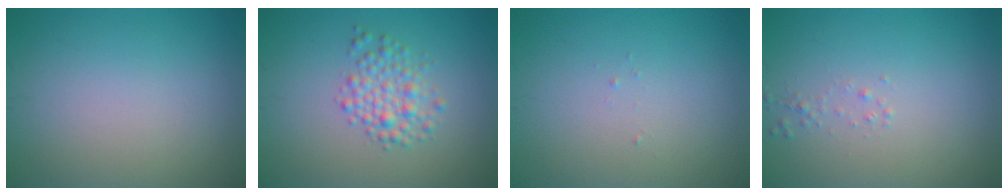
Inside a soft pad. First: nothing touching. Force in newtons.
{"total": 2.9, "press": 2.9, "slide": 0.0}
{"total": 0.0}
{"total": 0.7, "press": 0.6, "slide": 0.1}